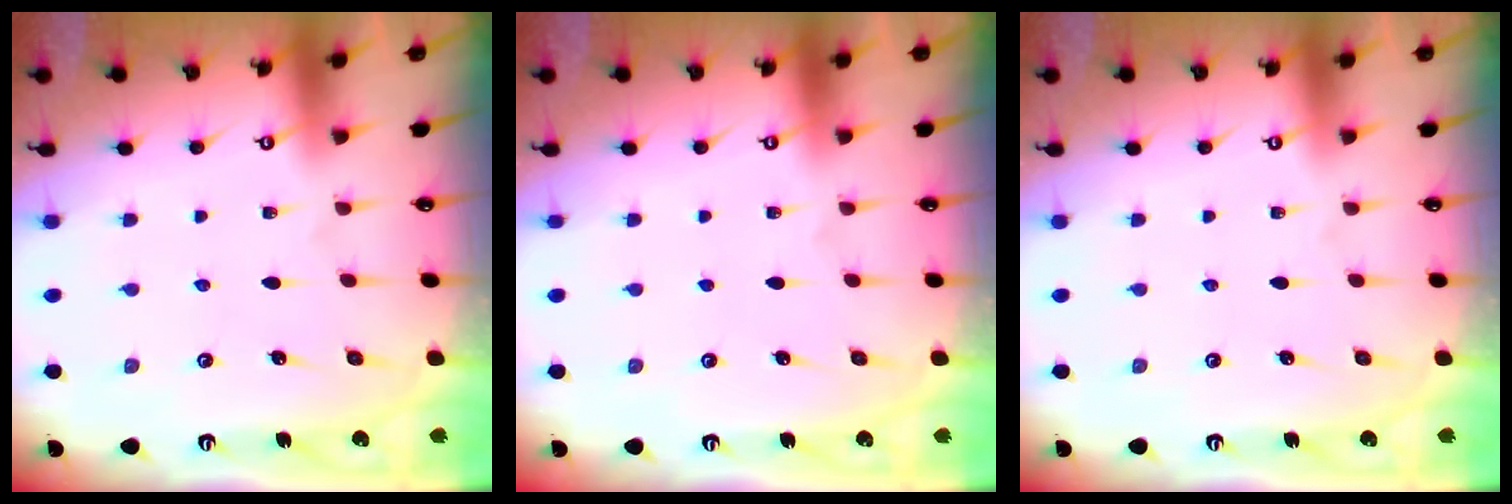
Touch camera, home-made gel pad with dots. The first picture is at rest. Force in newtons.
{"total": 0.0}
{"total": 0.0}